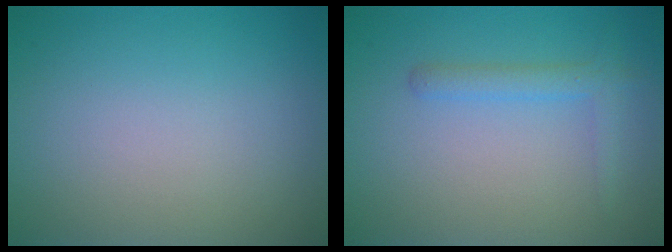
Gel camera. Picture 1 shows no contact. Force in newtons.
{"total": 1.9, "press": 1.9, "slide": 0.1}